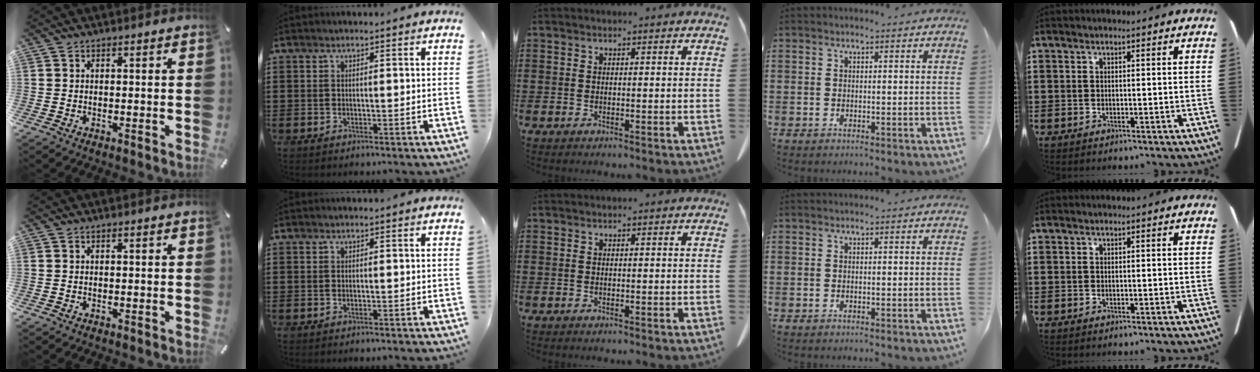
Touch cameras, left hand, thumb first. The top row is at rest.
{}